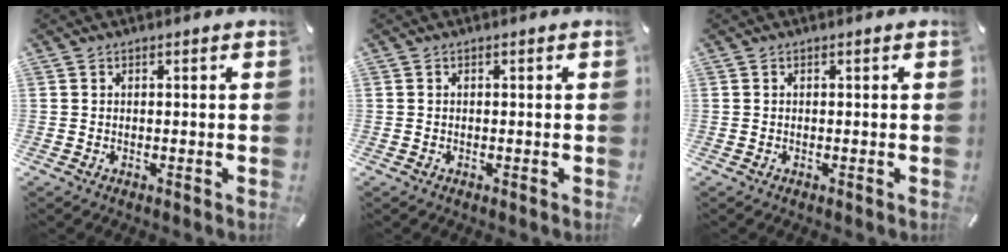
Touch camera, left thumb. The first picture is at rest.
{"total": 0.0}
{"total": 0.0}